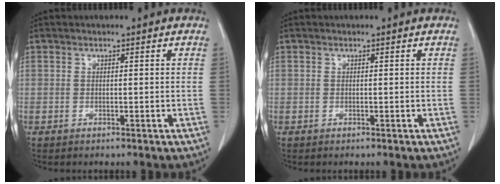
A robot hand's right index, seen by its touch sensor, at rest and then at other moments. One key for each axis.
{"total": 0.0}